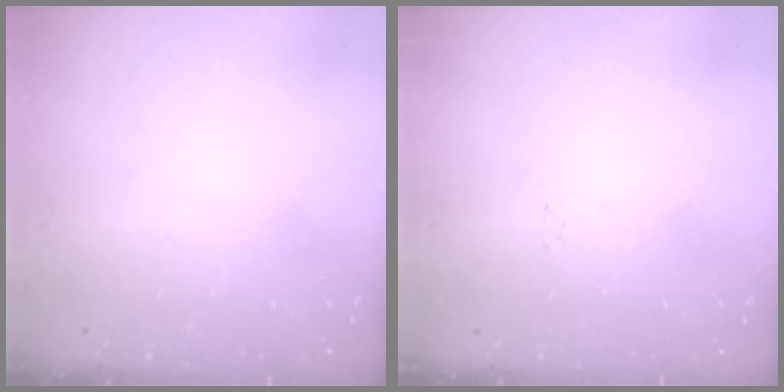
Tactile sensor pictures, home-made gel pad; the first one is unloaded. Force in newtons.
{"total": 1.5, "press": 1.5, "slide": 0.2}